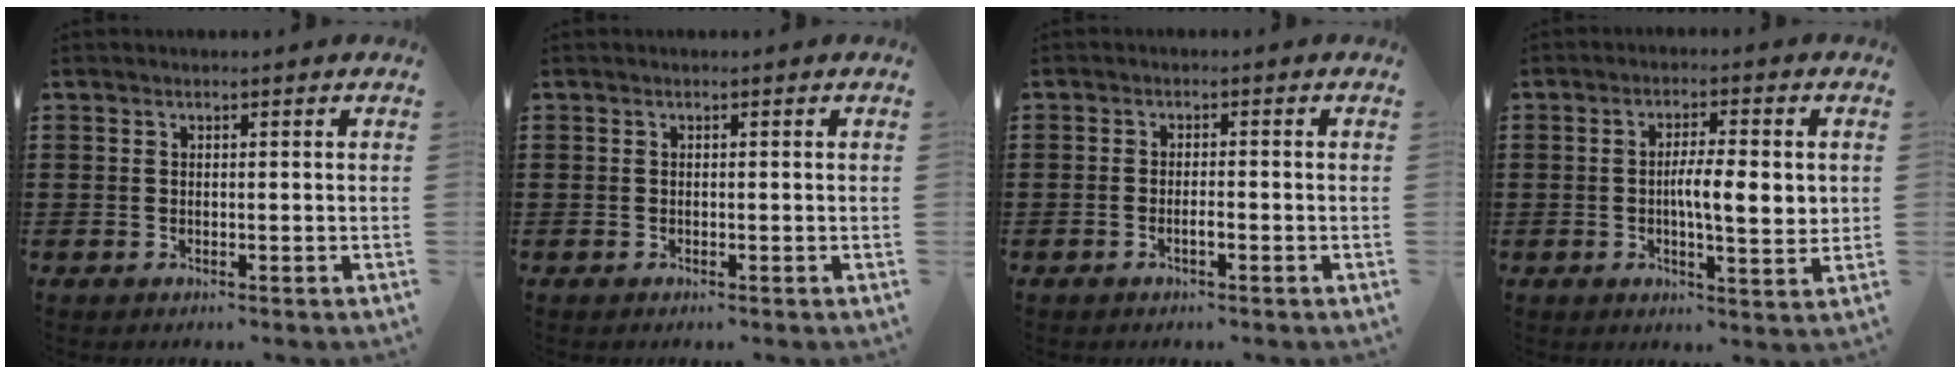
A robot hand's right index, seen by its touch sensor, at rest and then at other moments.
{"total": 0.0}
{"total": 1.6, "force": [-0.8, 0.3, 1.4], "torque": [-0.026, -0.003, -0.013]}
{"total": 6.7, "force": [0.2, 1.6, 6.5], "torque": [-0.109, 0.000, -0.001]}